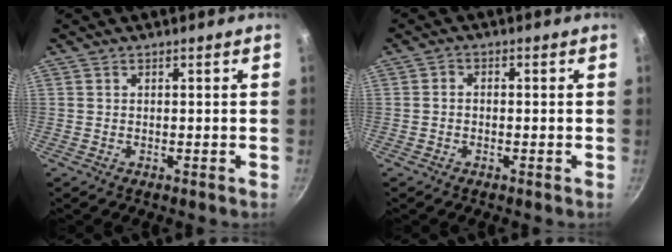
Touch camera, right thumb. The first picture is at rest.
{"total": 1.5, "force": [-0.6, 1.0, 0.8], "torque": [-0.017, 0.009, -0.015]}